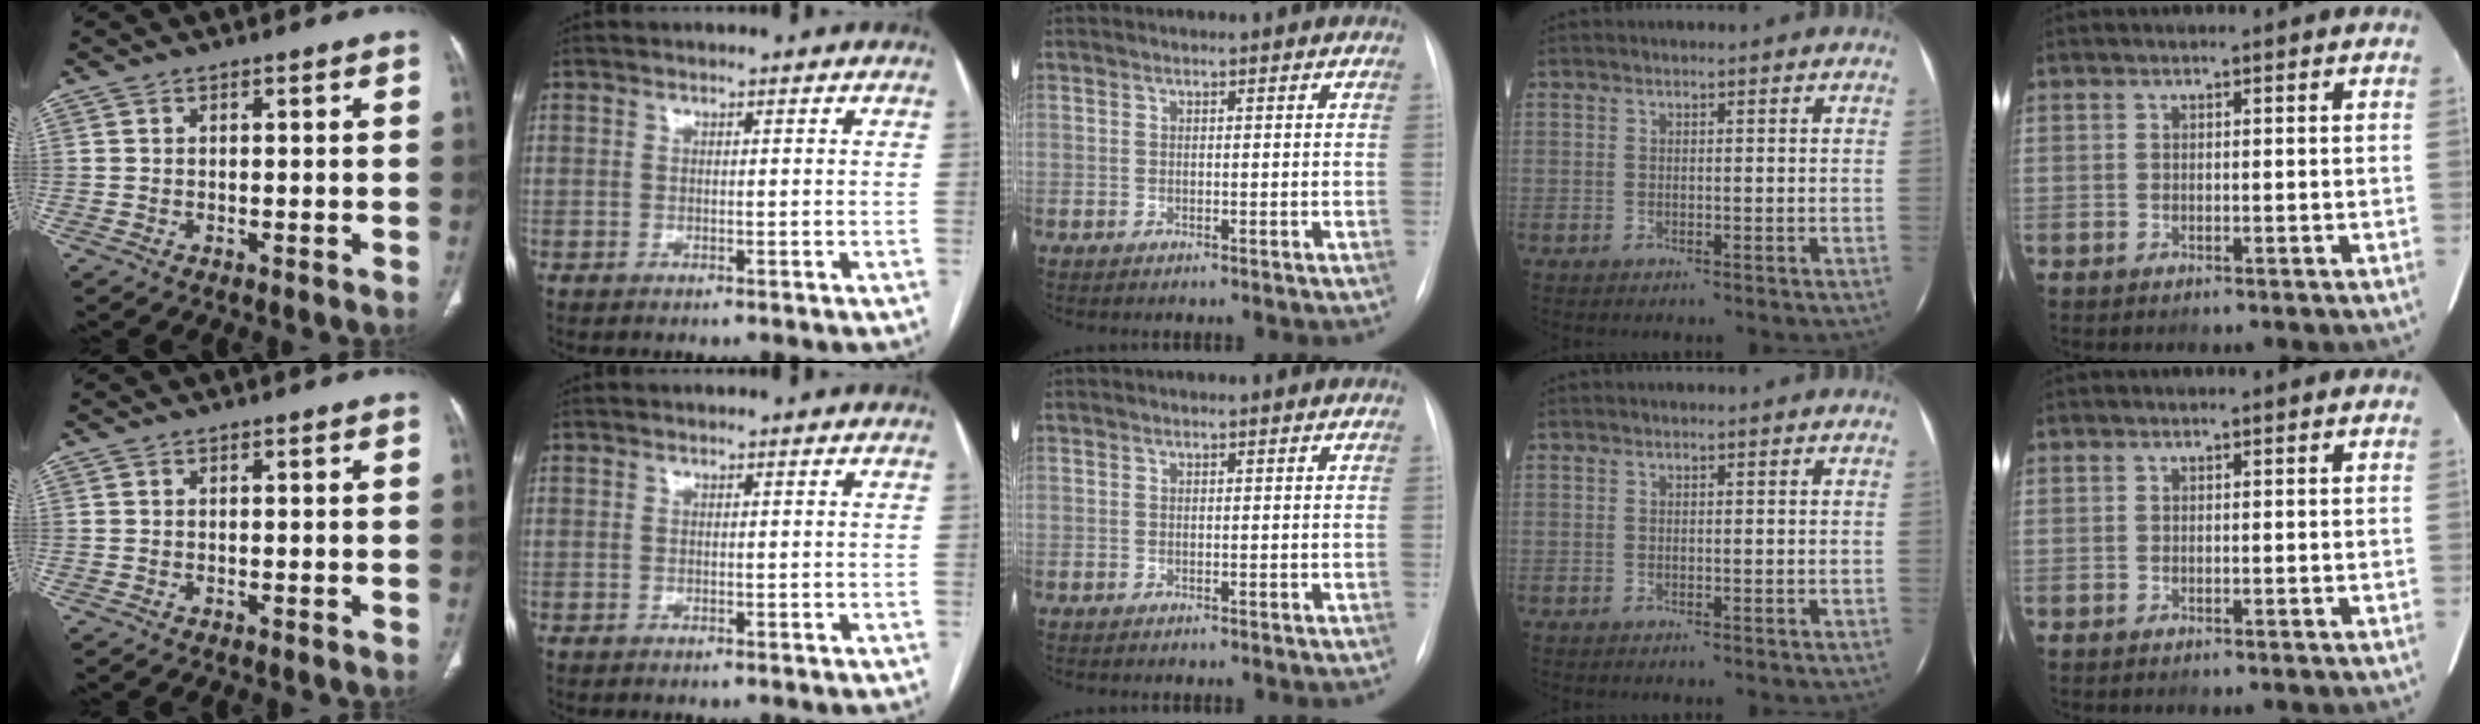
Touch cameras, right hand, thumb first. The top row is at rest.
{}